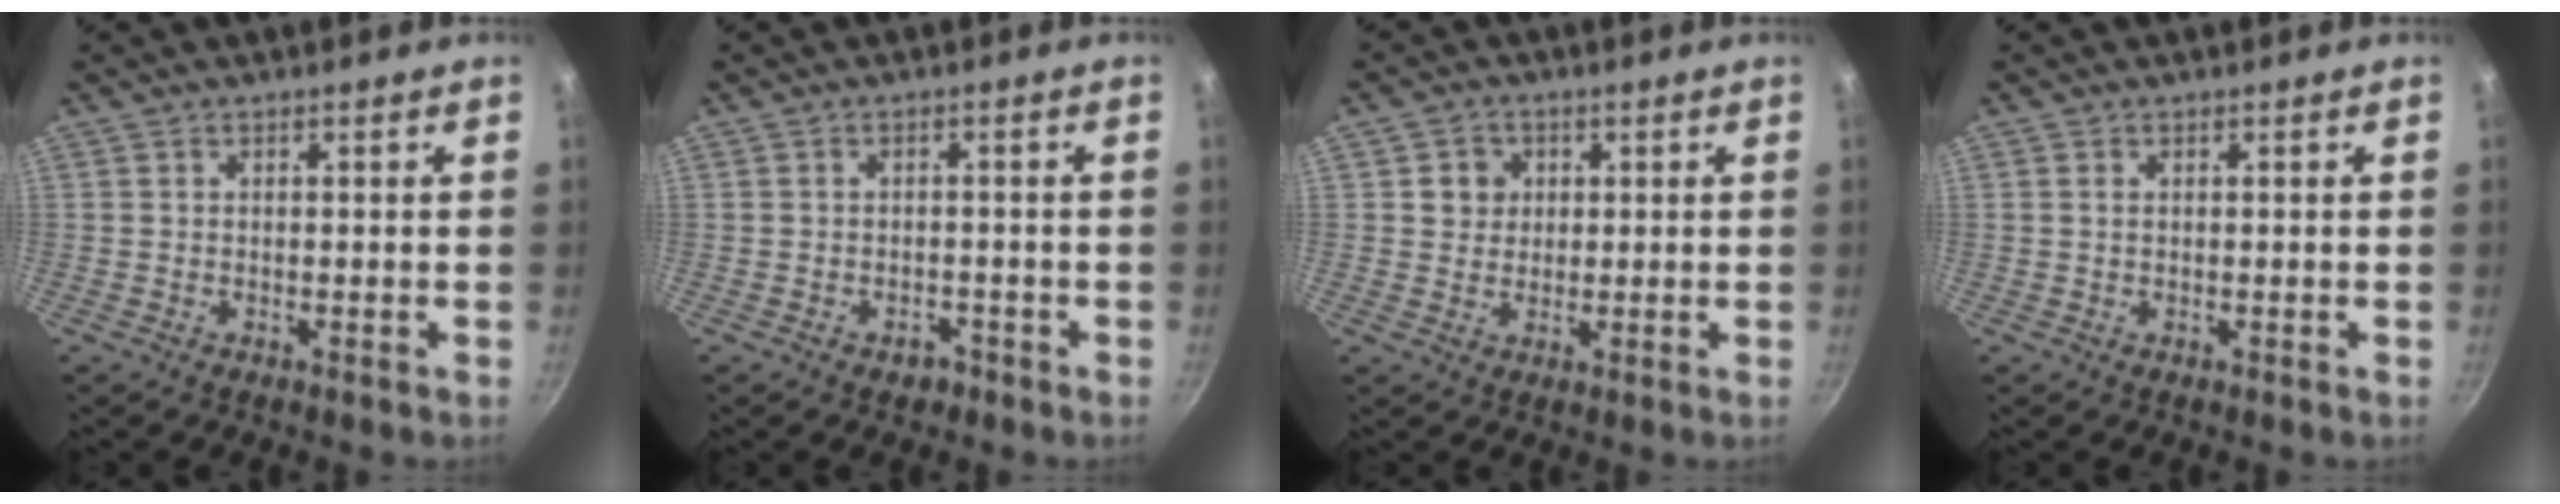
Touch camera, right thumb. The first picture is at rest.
{"total": 2.2, "force": [-1.4, 1.5, 0.8], "torque": [-0.001, 0.019, -0.011]}
{"total": 4.1, "force": [1.0, 3.8, 1.1], "torque": [0.009, 0.003, 0.013]}
{"total": 0.8, "force": [0.2, 0.5, 0.6], "torque": [-0.011, 0.001, 0.003]}